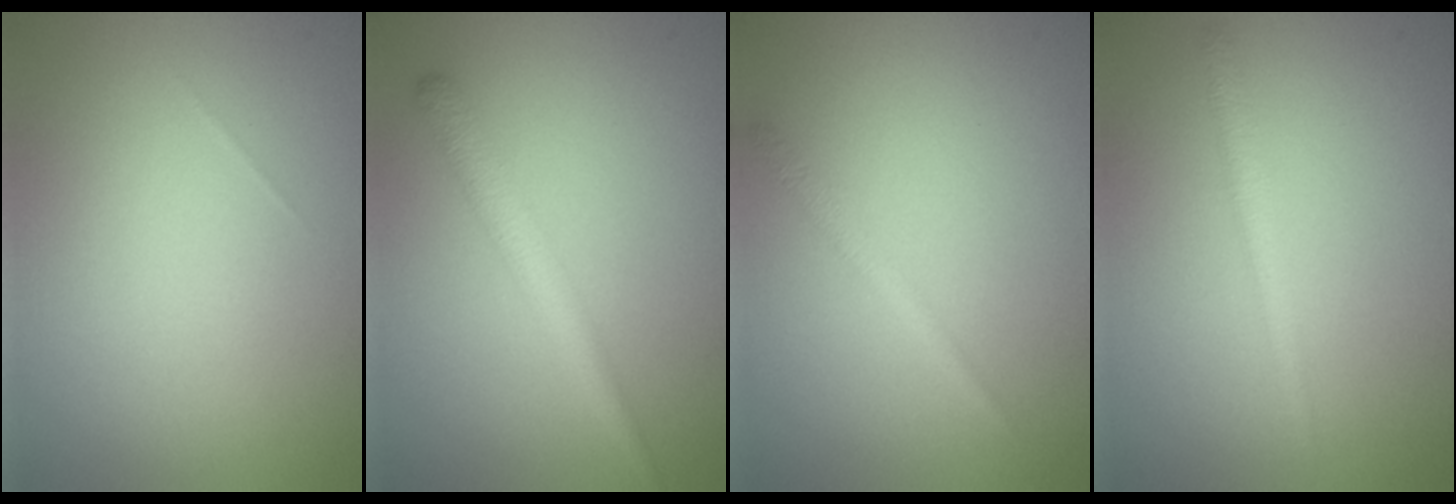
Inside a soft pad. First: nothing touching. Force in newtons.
{"total": 2.8, "press": 2.8, "slide": 0.0}
{"total": 1.2, "press": 1.2, "slide": 0.0}
{"total": 1.8, "press": 1.8, "slide": 0.0}